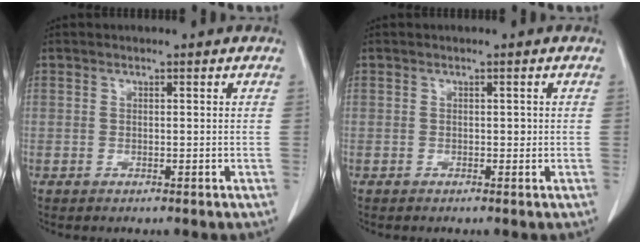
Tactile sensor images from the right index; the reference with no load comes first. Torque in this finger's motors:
{"motor_torque": [0.01, 0.05, 0.02, 0.01]}